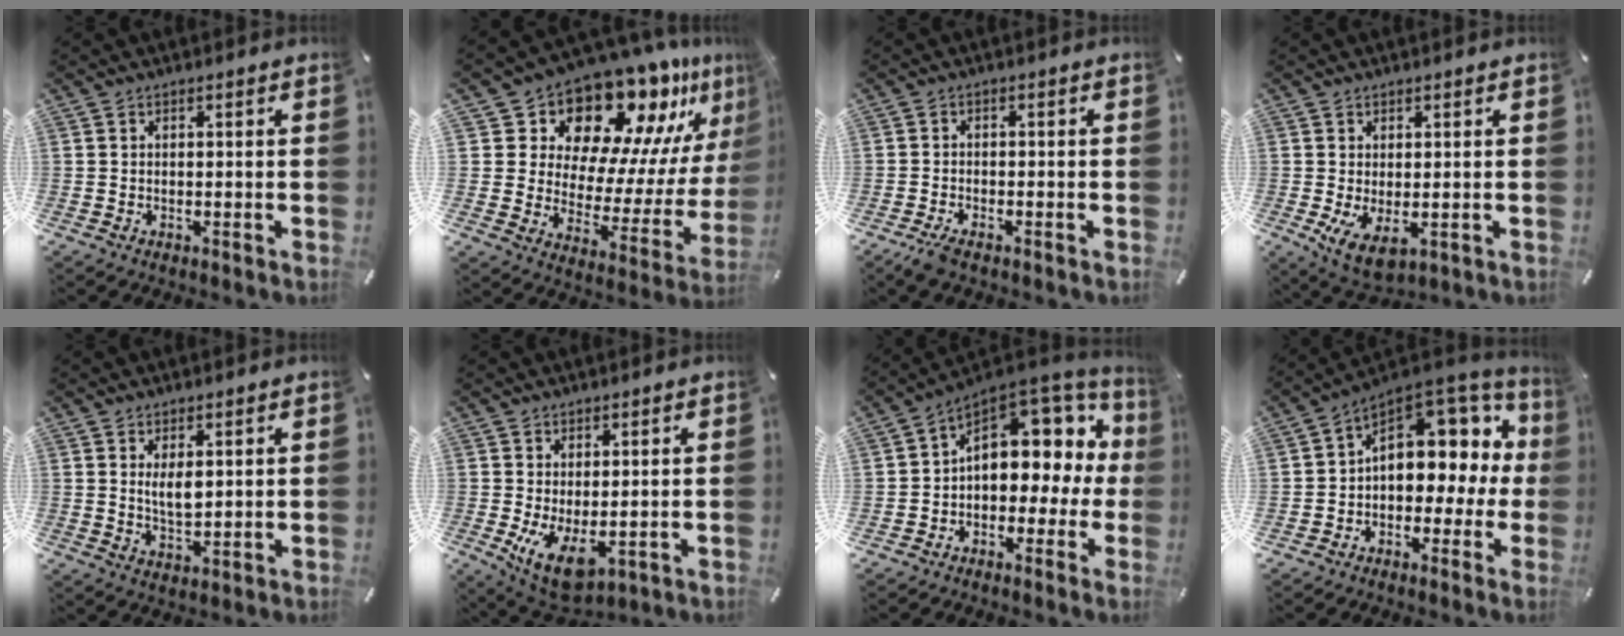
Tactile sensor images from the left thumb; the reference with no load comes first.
{"total": 15.1, "force": [13.9, 5.3, 2.4], "torque": [-0.031, -0.152, 0.227]}
{"total": 2.5, "force": [-1.9, 0.7, 1.5], "torque": [-0.030, 0.006, -0.037]}
{"total": 6.0, "force": [0.3, 3.6, 4.8], "torque": [-0.094, -0.014, 0.008]}
{"total": 4.3, "force": [1.6, 1.9, 3.4], "torque": [-0.064, -0.008, 0.023]}
{"total": 8.3, "force": [-0.5, 4.6, 6.9], "torque": [-0.136, -0.020, -0.001]}
{"total": 11.6, "force": [4.2, 8.3, 6.9], "torque": [-0.091, -0.036, 0.075]}
{"total": 10.8, "force": [3.9, 8.0, 6.1], "torque": [-0.078, -0.037, 0.071]}